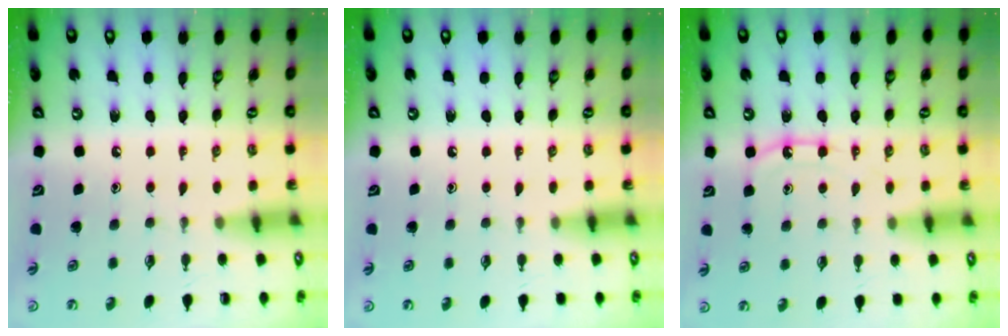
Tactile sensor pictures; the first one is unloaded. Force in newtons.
{"total": 2.2, "press": 2.2, "slide": 0.3}
{"total": 8.2, "press": 8.1, "slide": 0.9}